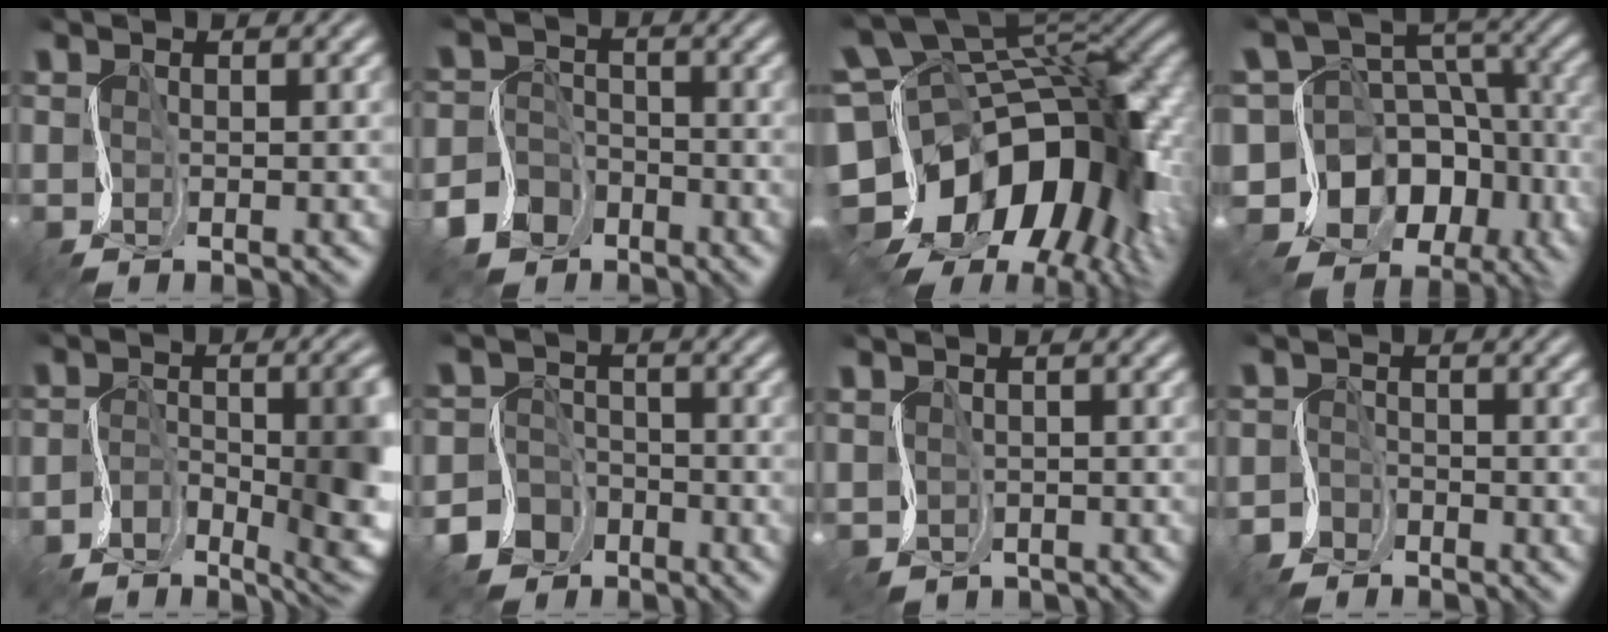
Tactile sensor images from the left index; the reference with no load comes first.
{"total": 6.0, "force": [-3.9, 4.5, 1.0], "torque": [-0.013, -0.011, -0.081]}
{"total": 17.1, "force": [-4.3, 11.0, 12.4], "torque": [-0.232, -0.006, -0.066]}
{"total": 15.7, "force": [-6.8, 12.1, 7.2], "torque": [-0.139, 0.007, -0.099]}
{"total": 10.5, "force": [-3.2, 4.7, 8.8], "torque": [-0.128, -0.019, -0.050]}
{"total": 7.0, "force": [-4.2, 5.6, 0.7], "torque": [-0.003, -0.019, -0.090]}
{"total": 0.7, "force": [0.3, 0.6, -0.4], "torque": [0.004, -0.003, 0.010]}
{"total": 1.6, "force": [-1.3, 1.0, -0.3], "torque": [0.009, 0.002, -0.032]}